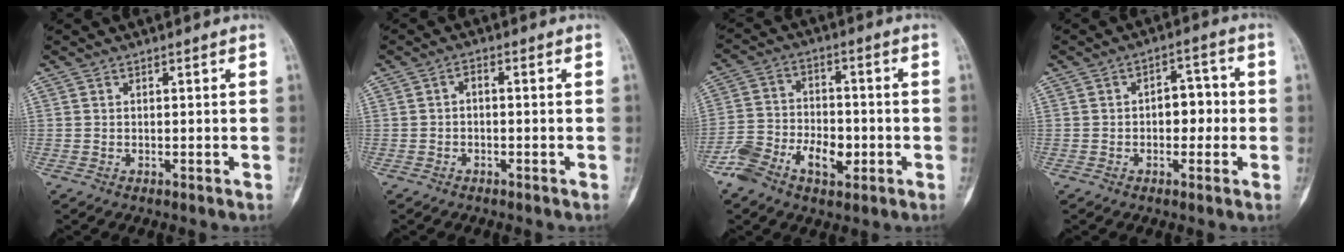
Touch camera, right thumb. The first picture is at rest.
{"total": 1.4, "force": [-0.4, 0.8, 1.1], "torque": [-0.016, 0.014, -0.011]}
{"total": 10.6, "force": [-4.7, 6.2, 7.2], "torque": [-0.128, 0.024, -0.087]}
{"total": 5.8, "force": [-0.4, 3.8, 4.4], "torque": [-0.033, 0.022, -0.013]}